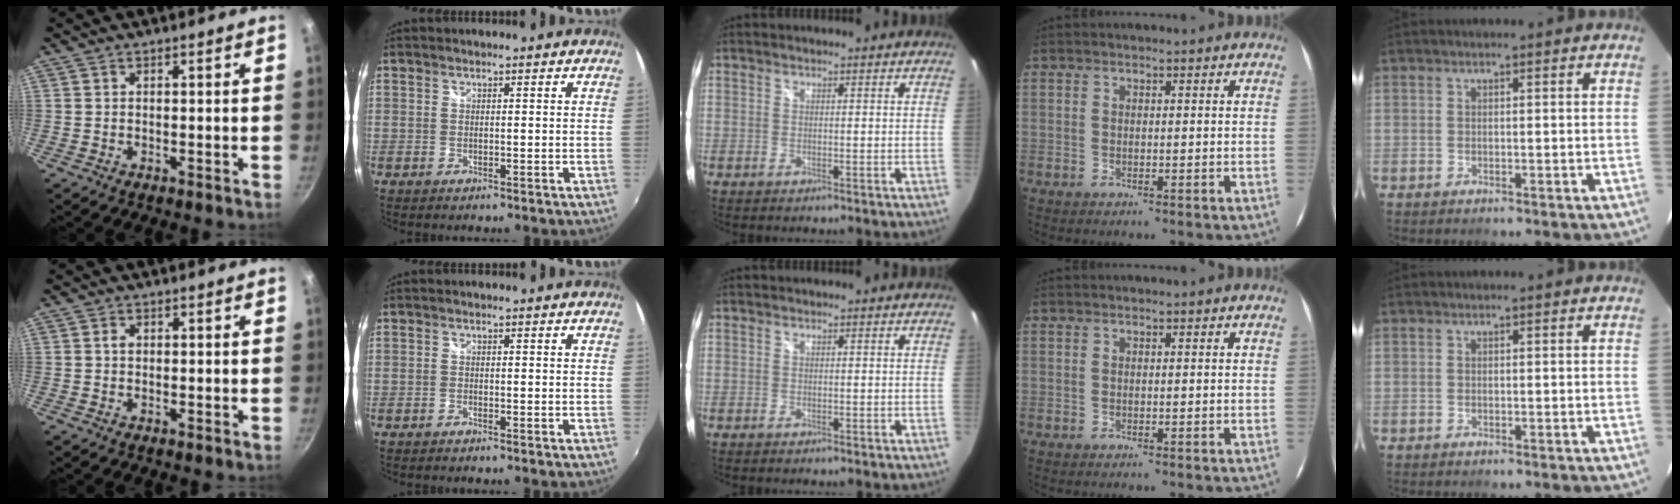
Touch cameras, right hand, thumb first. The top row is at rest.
{"thumb": {"total": 1.2, "force": [0.0, 0.9, 0.7], "torque": [-0.012, 0.005, -0.001]}}